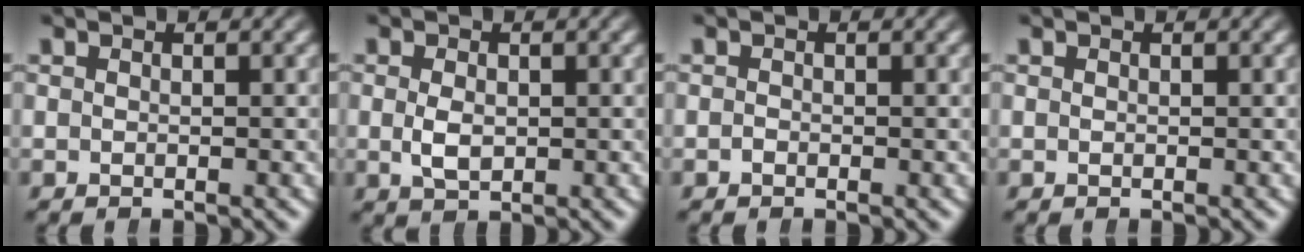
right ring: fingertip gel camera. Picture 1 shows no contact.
{"total": 1.6, "force": [-0.1, 0.8, 1.3], "torque": [-0.034, -0.016, 0.010]}
{"total": 0.5, "force": [-0.5, -0.2, 0.0], "torque": [-0.004, -0.006, -0.007]}
{"total": 0.0}